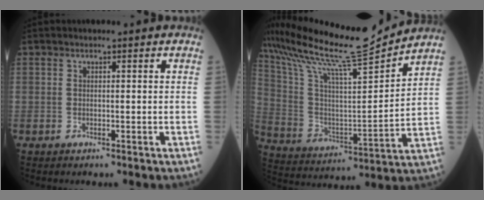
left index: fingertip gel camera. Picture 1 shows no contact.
{"total": 19.9, "force": [18.1, -0.9, 8.1], "torque": [-0.175, -0.034, 0.308]}